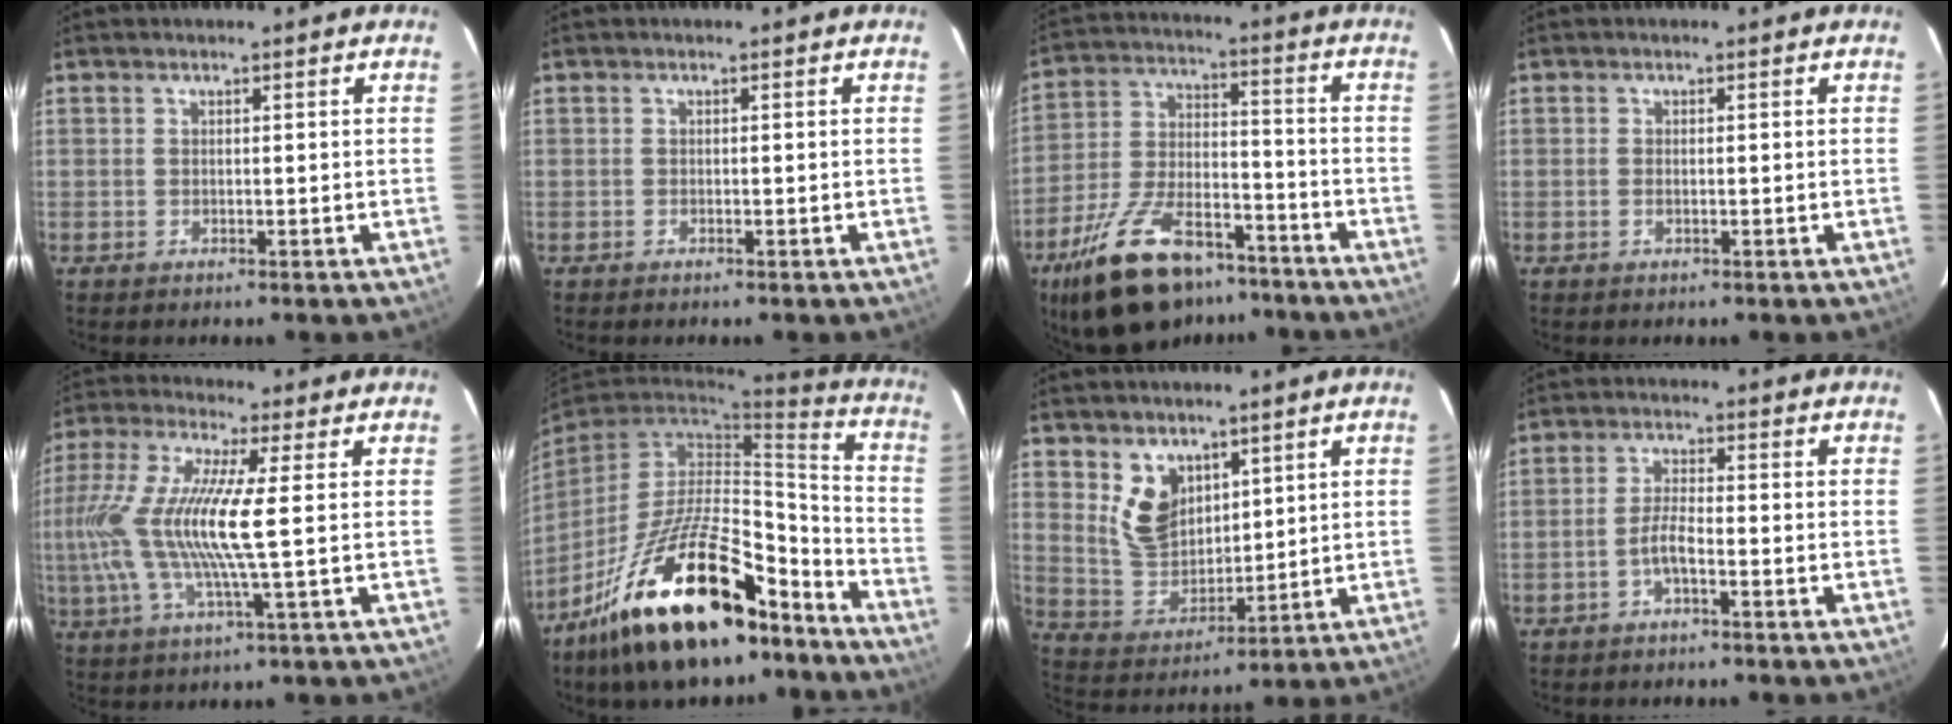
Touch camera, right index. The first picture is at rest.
{"total": 0.0}
{"total": 21.2, "force": [-14.9, 9.4, 11.8], "torque": [-0.233, -0.006, -0.240]}
{"total": 0.7, "force": [-0.3, 0.3, 0.6], "torque": [-0.013, 0.000, -0.005]}
{"total": 16.8, "force": [-0.3, 1.2, 16.7], "torque": [-0.317, -0.007, -0.015]}
{"total": 26.4, "force": [-18.1, 9.5, 16.7], "torque": [-0.299, -0.002, -0.283]}
{"total": 9.2, "force": [4.7, 6.3, 4.8], "torque": [-0.091, 0.003, 0.107]}
{"total": 3.2, "force": [-1.8, 0.5, 2.6], "torque": [-0.060, 0.007, -0.037]}